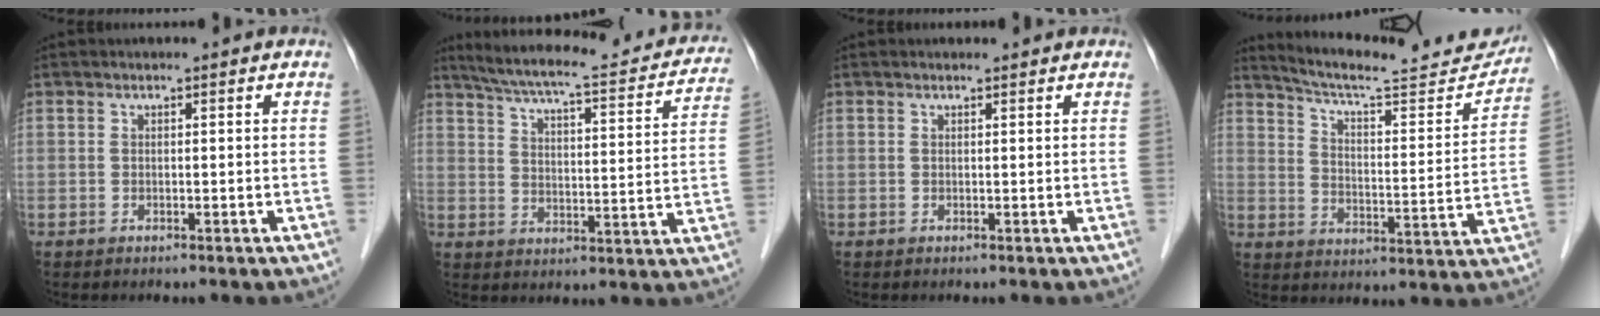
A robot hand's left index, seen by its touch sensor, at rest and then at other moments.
{"total": 23.1, "force": [20.0, 3.9, 10.8], "torque": [-0.165, -0.002, 0.253]}
{"total": 1.3, "force": [1.3, 0.3, 0.2], "torque": [-0.013, 0.009, 0.015]}
{"total": 20.1, "force": [18.9, 2.5, 6.4], "torque": [-0.093, -0.033, 0.252]}